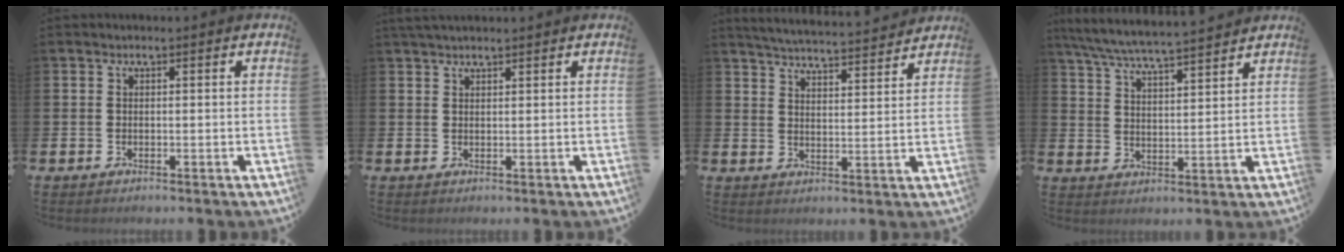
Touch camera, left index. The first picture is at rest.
{"total": 1.9, "force": [1.8, 0.3, 0.5], "torque": [-0.001, -0.003, 0.031]}
{"total": 5.2, "force": [5.2, 0.1, 0.6], "torque": [-0.032, -0.038, 0.090]}
{"total": 6.5, "force": [6.2, 0.1, 1.8], "torque": [-0.059, -0.038, 0.109]}